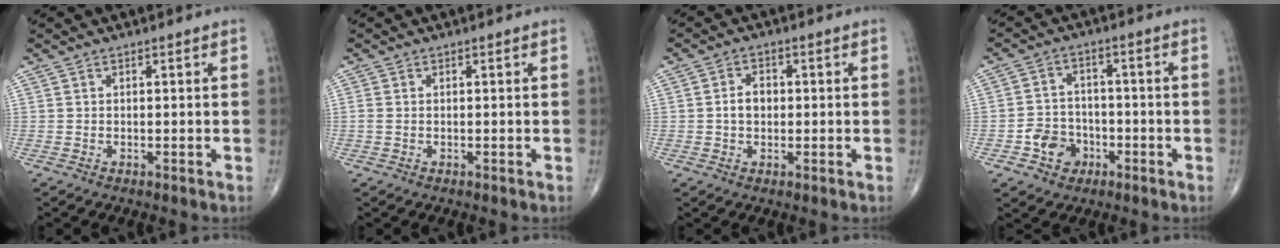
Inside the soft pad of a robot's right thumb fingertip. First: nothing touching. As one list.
[{"total": 1.0, "force": [-0.1, 0.7, 0.7], "torque": [-0.022, -0.002, -0.002]}, {"total": 3.7, "force": [-0.1, 2.7, 2.5], "torque": [-0.039, 0.010, -0.004]}, {"total": 6.8, "force": [-2.8, 5.6, 2.6], "torque": [-0.017, 0.023, -0.047]}]